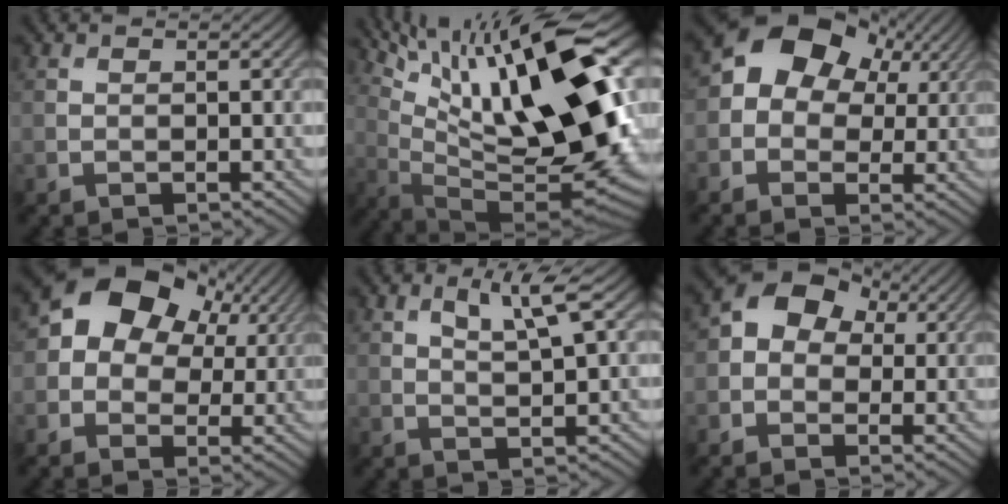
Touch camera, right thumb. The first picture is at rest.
{"total": 20.2, "force": [7.6, 6.0, 17.8], "torque": [-0.291, 0.014, 0.146]}
{"total": 10.1, "force": [2.5, 8.0, 5.6], "torque": [-0.102, -0.004, 0.025]}
{"total": 11.4, "force": [3.4, 8.8, 6.4], "torque": [-0.120, -0.002, 0.045]}
{"total": 4.7, "force": [2.0, 1.1, 4.1], "torque": [-0.085, 0.002, 0.037]}
{"total": 6.5, "force": [0.9, 5.1, 3.9], "torque": [-0.068, 0.010, 0.002]}